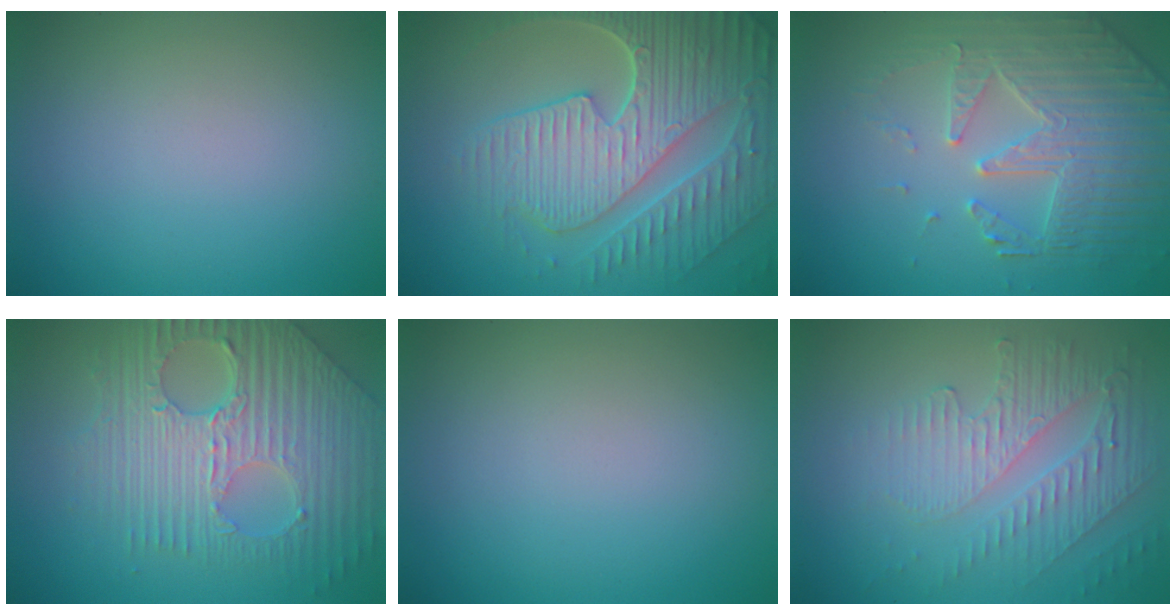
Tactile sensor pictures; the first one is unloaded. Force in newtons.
{"total": 9.2, "press": 6.6, "slide": 6.4}
{"total": 4.6, "press": 4.4, "slide": 1.4}
{"total": 9.1, "press": 6.3, "slide": 6.6}
{"total": 0.0}
{"total": 5.8, "press": 3.4, "slide": 4.7}